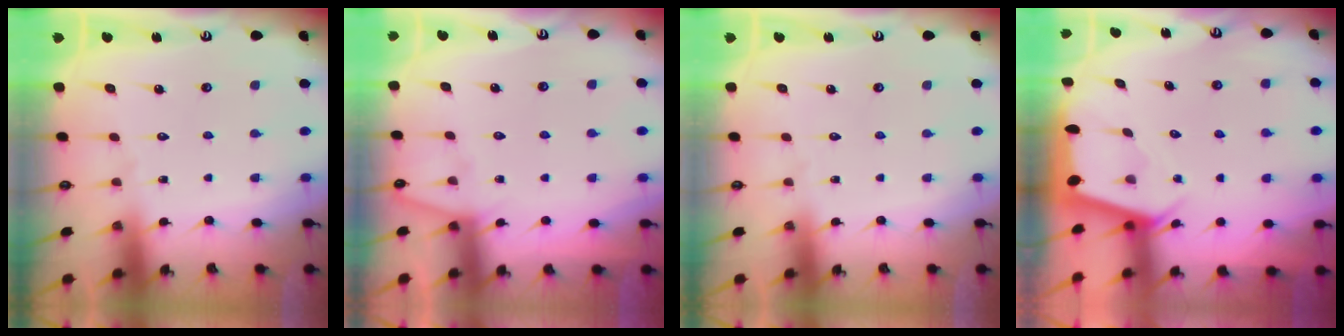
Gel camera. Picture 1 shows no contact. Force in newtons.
{"total": 4.0, "press": 3.9, "slide": 0.5}
{"total": 0.0}
{"total": 2.4, "press": 2.3, "slide": 0.3}